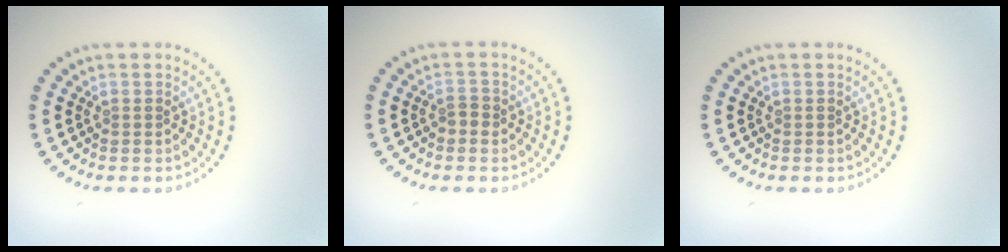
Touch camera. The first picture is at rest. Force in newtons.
{"total": 1.2, "press": 1.0, "slide": 0.5}
{"total": 0.0}